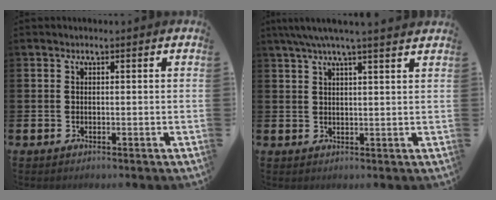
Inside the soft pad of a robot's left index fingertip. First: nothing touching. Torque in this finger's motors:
{"motor_torque": [0.94, -1.20, 0.64, 0.21]}